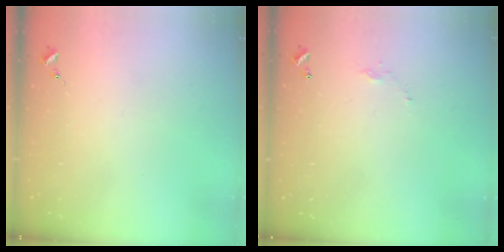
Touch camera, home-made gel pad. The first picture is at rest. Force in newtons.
{"total": 3.7, "press": 3.7, "slide": 0.1}